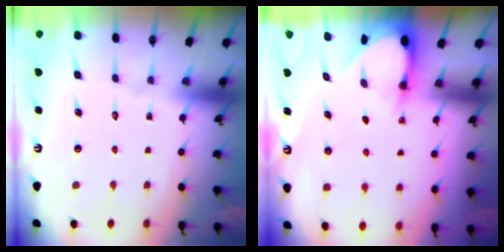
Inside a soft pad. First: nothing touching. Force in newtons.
{"total": 2.9, "press": 2.9, "slide": 0.3}